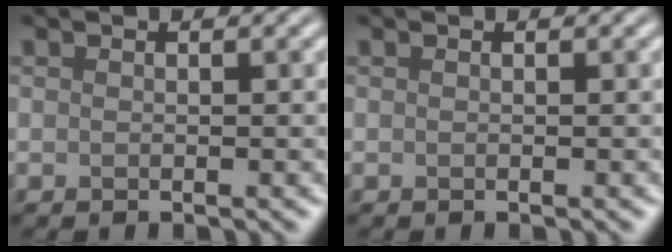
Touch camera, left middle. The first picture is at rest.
{"total": 0.0}